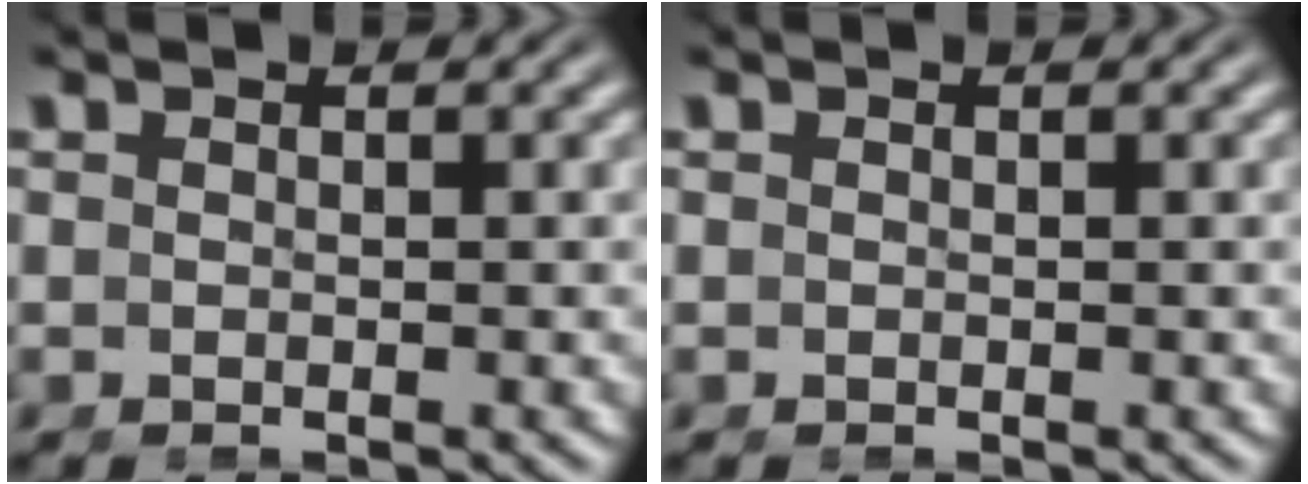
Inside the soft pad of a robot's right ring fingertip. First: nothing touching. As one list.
[{"total": 0.0}]